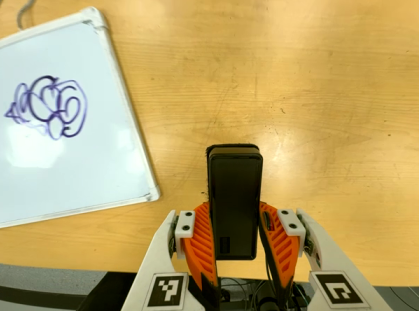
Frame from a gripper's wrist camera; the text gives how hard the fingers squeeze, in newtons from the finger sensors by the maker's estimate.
{"total": 5.6, "left": 4.0, "right": 7.2}